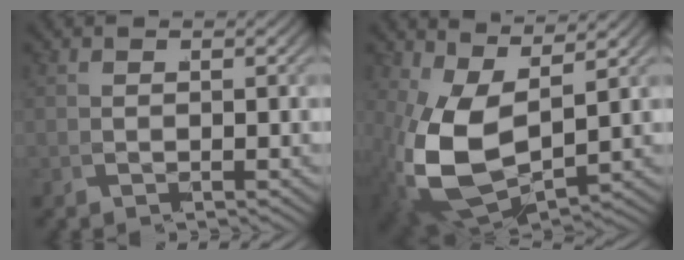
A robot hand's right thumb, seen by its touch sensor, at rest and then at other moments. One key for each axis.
{"total": 10.8, "fx": -0.2, "fy": 6.7, "fz": 8.6, "tx": -0.229, "ty": -0.063, "tz": 0.035}